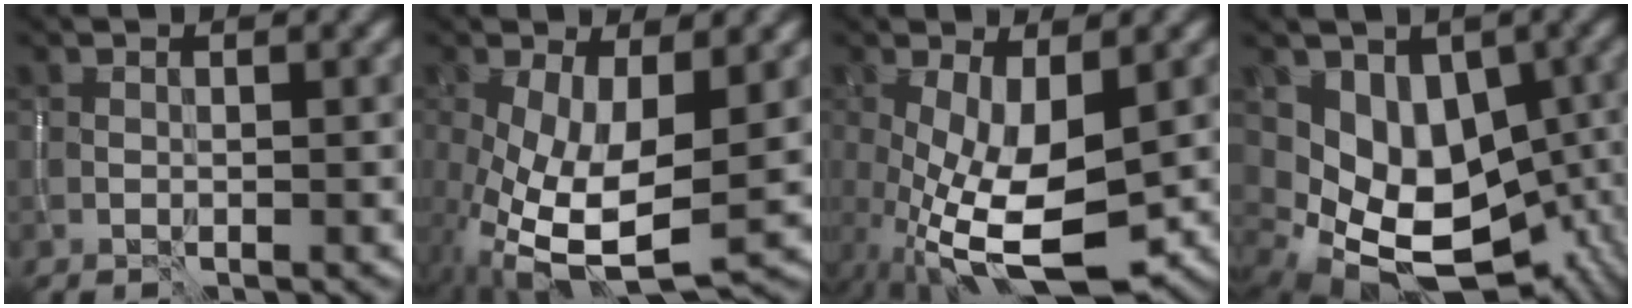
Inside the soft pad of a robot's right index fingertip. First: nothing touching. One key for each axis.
{"total": 10.0, "fx": -1.8, "fy": 4.4, "fz": 8.8, "tx": -0.183, "ty": -0.022, "tz": -0.024}
{"total": 8.6, "fx": -2.1, "fy": 3.1, "fz": 7.7, "tx": -0.162, "ty": -0.018, "tz": -0.031}
{"total": 10.8, "fx": -1.0, "fy": 8.5, "fz": 6.6, "tx": -0.080, "ty": -0.013, "tz": 0.011}